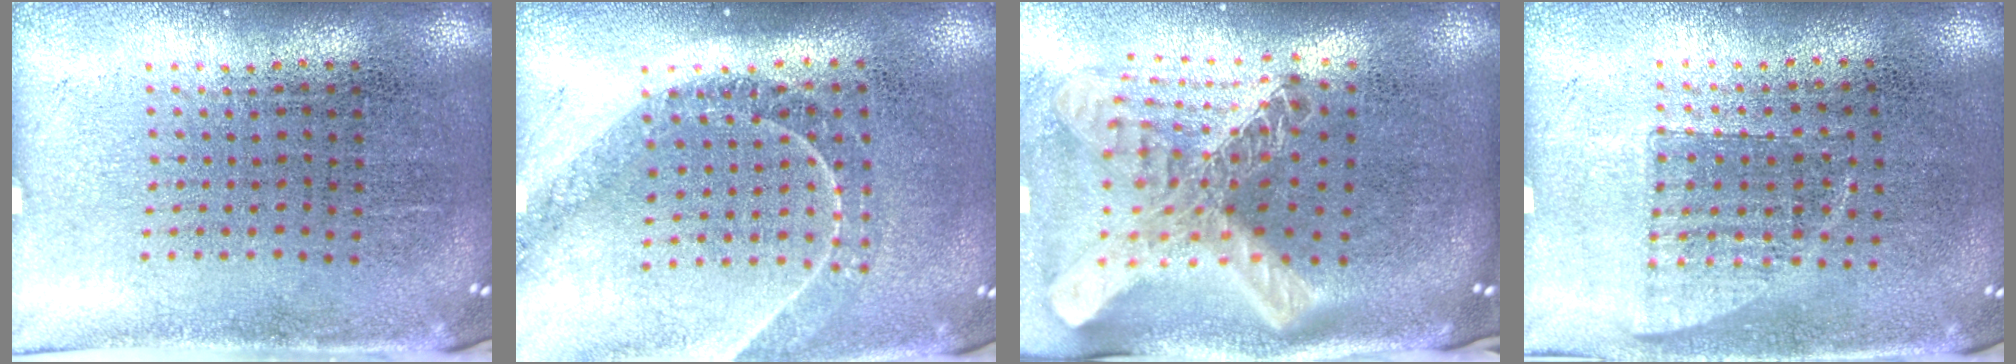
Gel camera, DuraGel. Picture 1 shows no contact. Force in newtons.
{"total": 1.2, "press": 1.2, "slide": 0.3}
{"total": 3.0, "press": 2.1, "slide": 2.1}
{"total": 0.7, "press": 0.6, "slide": 0.2}